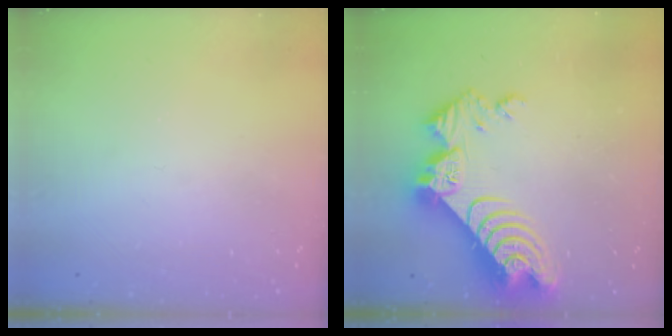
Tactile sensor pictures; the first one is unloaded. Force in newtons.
{"total": 14.6, "press": 14.5, "slide": 1.5}